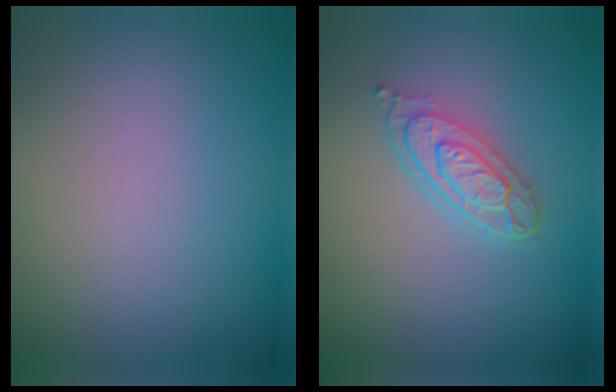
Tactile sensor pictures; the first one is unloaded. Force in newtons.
{"total": 4.0, "press": 2.9, "slide": 2.7}